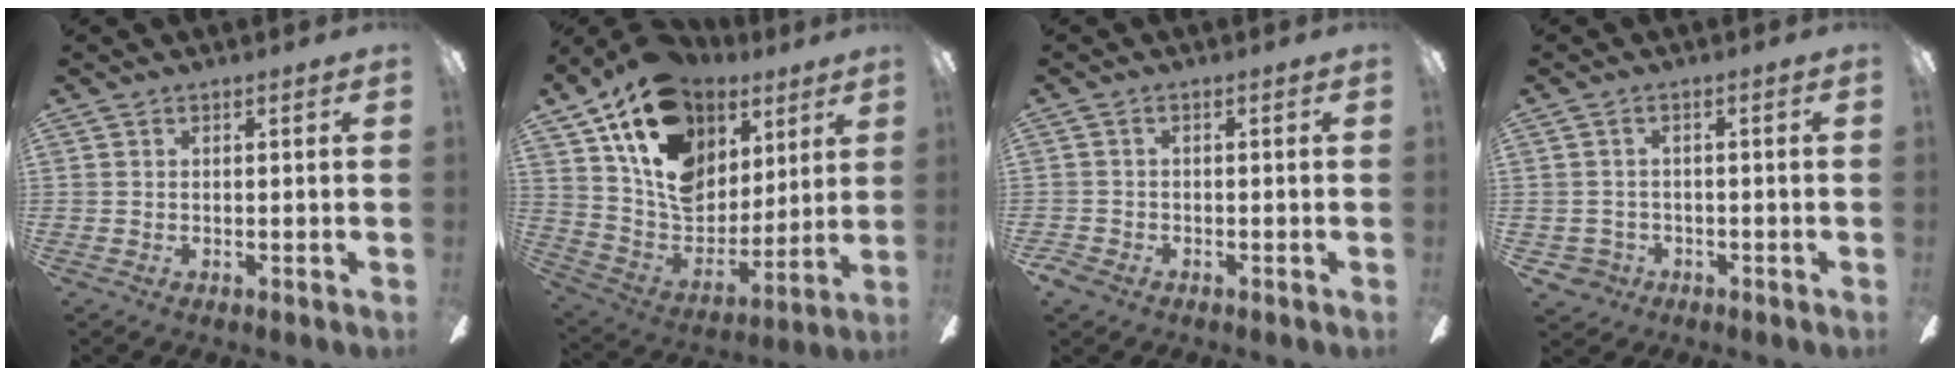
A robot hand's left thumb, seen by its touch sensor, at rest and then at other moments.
{"total": 20.4, "force": [10.5, 14.0, 10.5], "torque": [-0.180, -0.049, 0.194]}
{"total": 2.2, "force": [-1.4, 1.6, 0.9], "torque": [-0.020, 0.007, -0.028]}
{"total": 3.0, "force": [-1.1, 2.7, 0.7], "torque": [-0.031, 0.005, -0.025]}